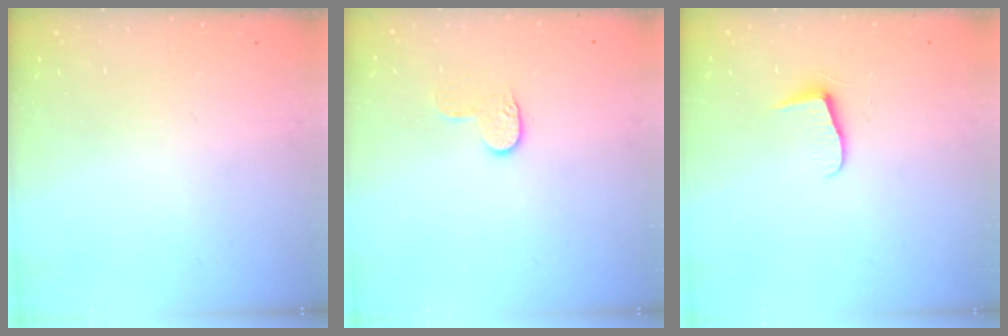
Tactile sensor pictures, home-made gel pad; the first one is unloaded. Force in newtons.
{"total": 4.6, "press": 4.6, "slide": 0.3}
{"total": 5.9, "press": 5.9, "slide": 0.6}